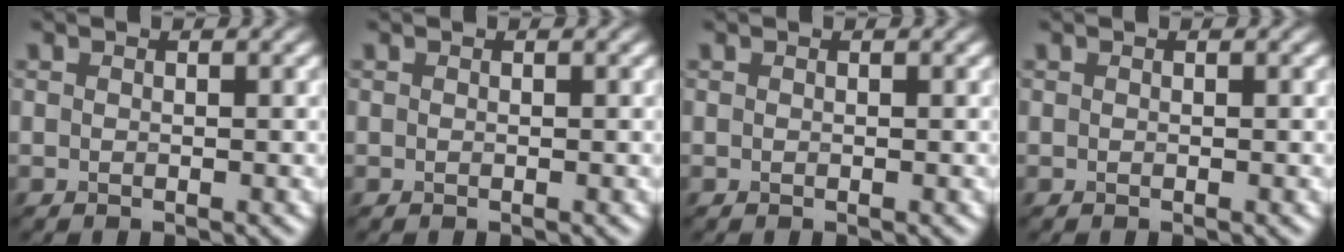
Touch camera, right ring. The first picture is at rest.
{"total": 0.0}
{"total": 0.0}
{"total": 0.0}